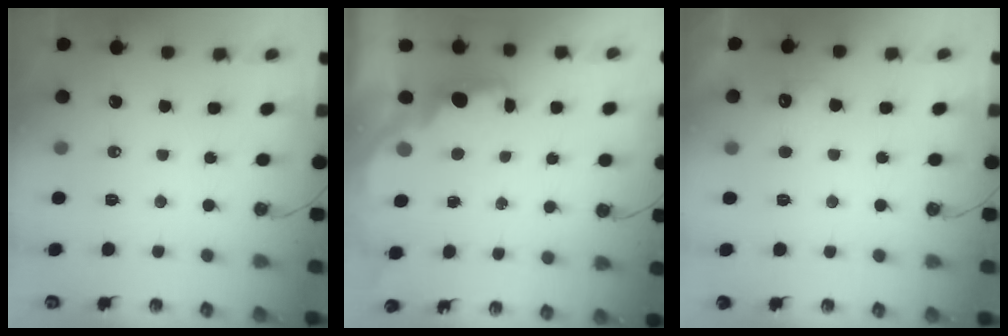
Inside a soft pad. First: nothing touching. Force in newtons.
{"total": 2.2, "press": 2.1, "slide": 0.8}
{"total": 4.7, "press": 4.5, "slide": 1.1}